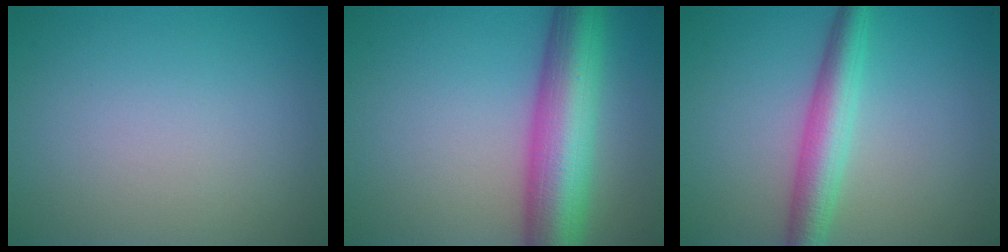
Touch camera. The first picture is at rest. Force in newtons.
{"total": 10.2, "press": 10.2, "slide": 0.3}
{"total": 4.5, "press": 4.5, "slide": 0.1}